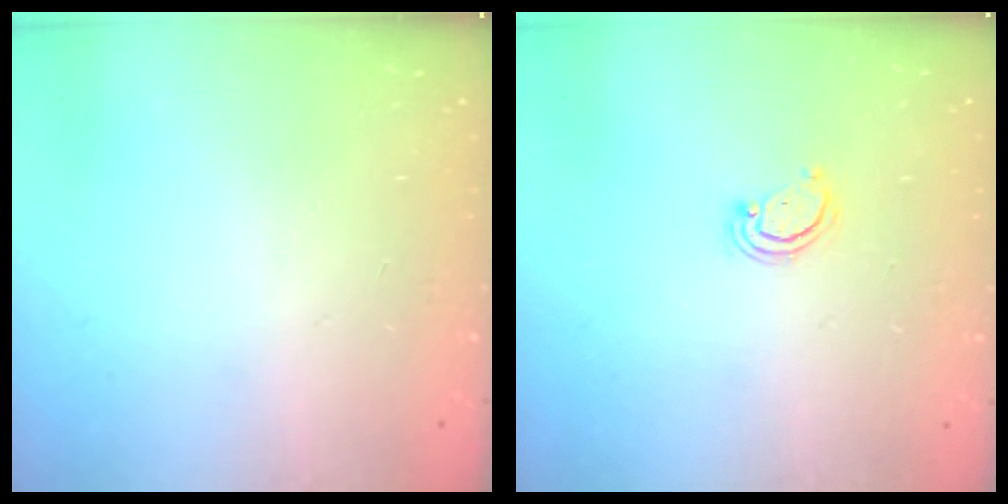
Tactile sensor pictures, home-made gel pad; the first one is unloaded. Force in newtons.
{"total": 2.5, "press": 2.4, "slide": 0.2}